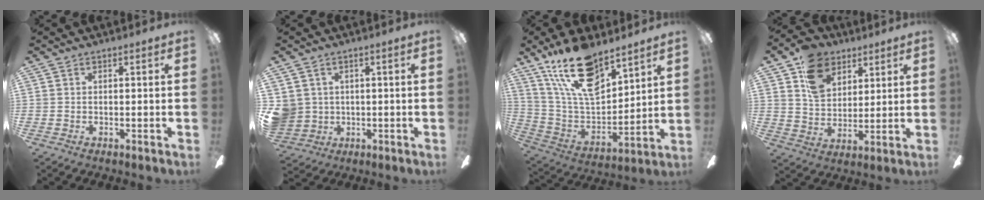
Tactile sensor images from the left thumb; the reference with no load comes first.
{"total": 5.7, "force": [1.5, 5.5, 0.7], "torque": [-0.030, -0.003, 0.031]}
{"total": 20.7, "force": [14.1, 8.8, 12.3], "torque": [-0.239, -0.079, 0.250]}
{"total": 12.8, "force": [7.4, 9.0, 5.1], "torque": [-0.092, -0.026, 0.143]}